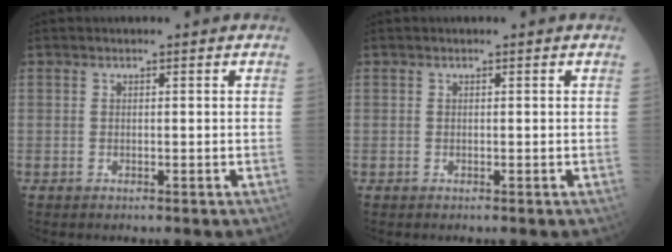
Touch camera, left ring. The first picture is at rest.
{"total": 0.0}